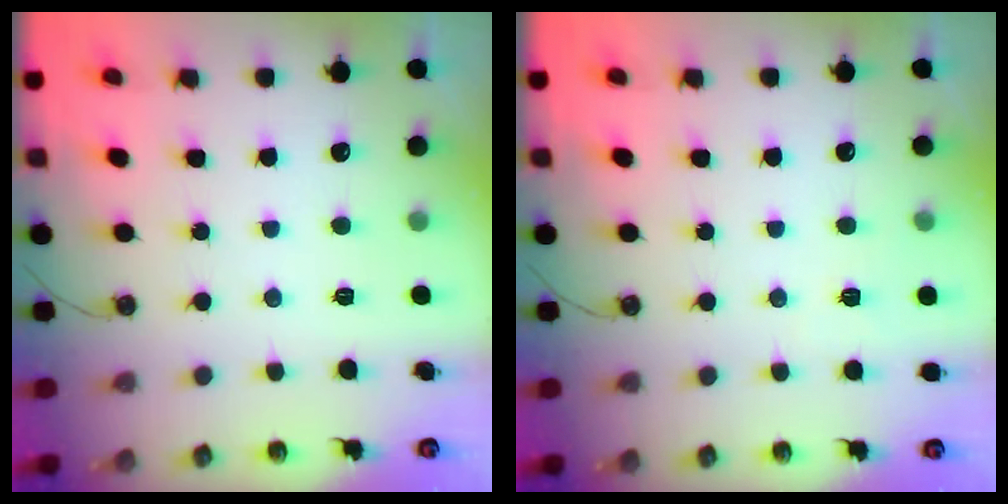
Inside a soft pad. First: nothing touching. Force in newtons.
{"total": 2.7, "press": 1.7, "slide": 2.1}